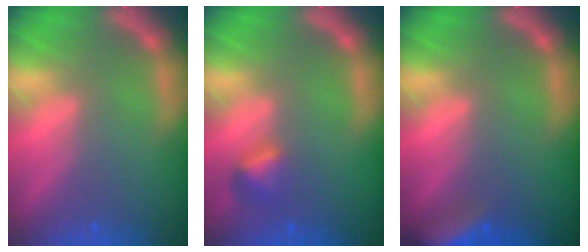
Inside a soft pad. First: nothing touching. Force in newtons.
{"total": 1.9}
{"total": 6.0}